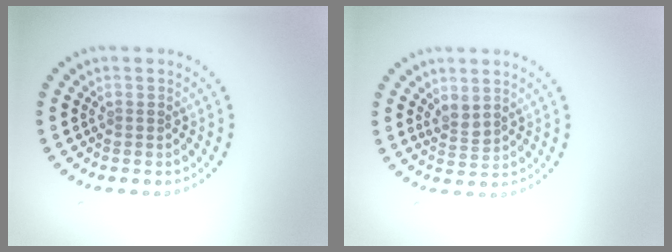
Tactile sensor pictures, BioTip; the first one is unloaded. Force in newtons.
{"total": 1.5, "press": 1.3, "slide": 0.7}